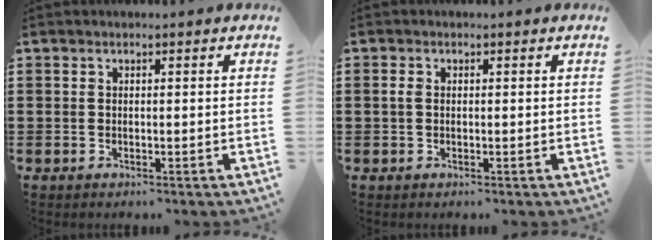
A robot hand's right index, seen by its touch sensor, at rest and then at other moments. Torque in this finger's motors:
{"motor_torque": [-0.13, 0.04, 0.10, 0.03]}